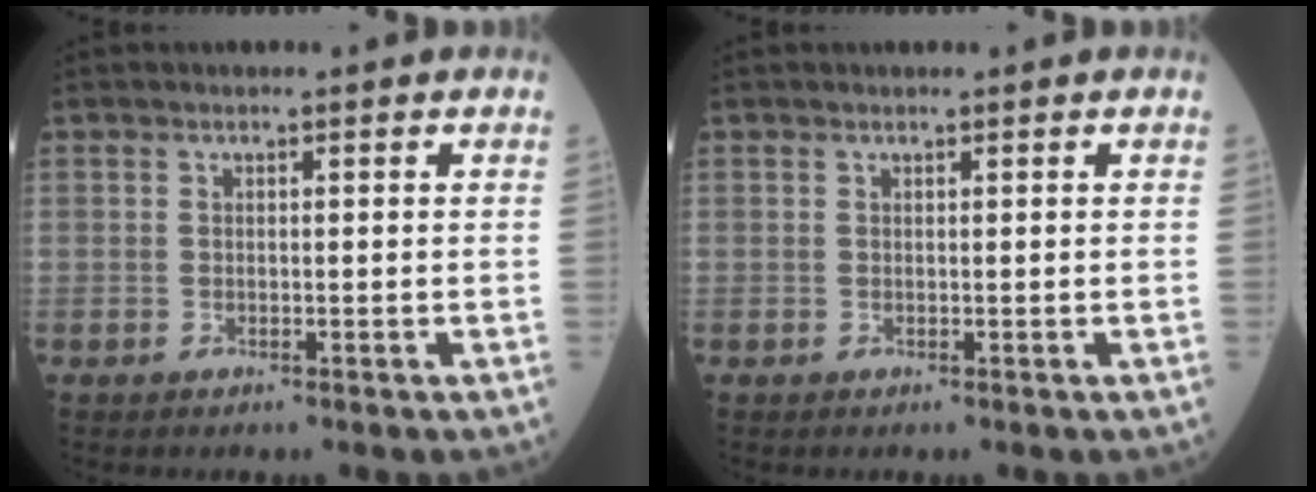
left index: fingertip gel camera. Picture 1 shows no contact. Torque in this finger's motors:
{"motor_torque": [0.22, -0.02, -0.02, -0.01]}